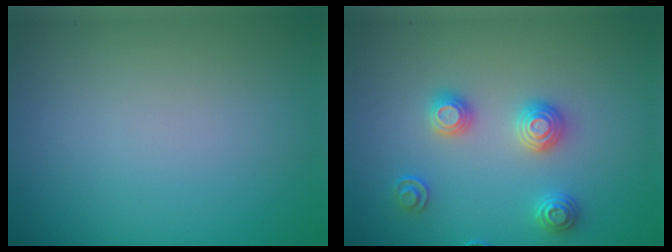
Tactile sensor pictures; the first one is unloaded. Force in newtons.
{"total": 2.8, "press": 2.7, "slide": 0.8}